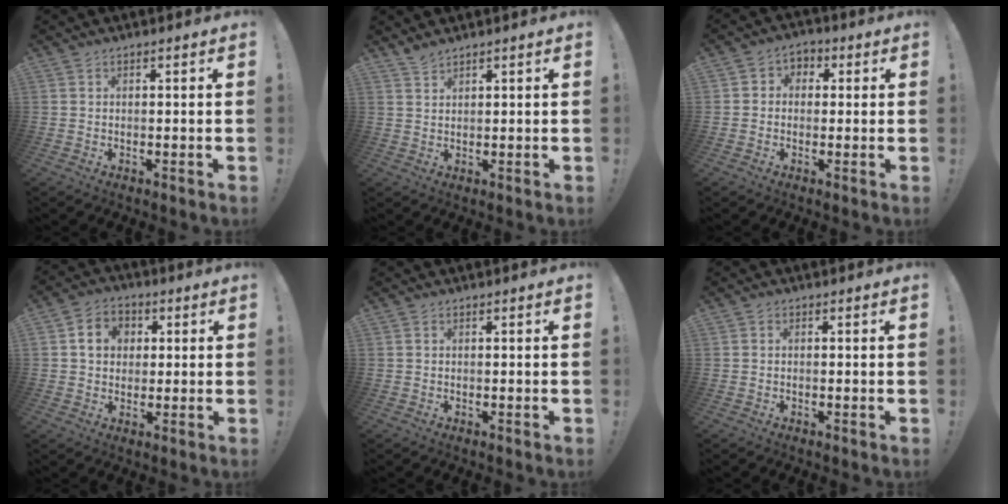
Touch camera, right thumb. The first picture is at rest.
{"total": 2.5, "force": [2.3, 0.5, 0.7], "torque": [-0.008, -0.015, 0.042]}
{"total": 4.2, "force": [-1.5, 3.7, 1.4], "torque": [-0.013, 0.017, -0.025]}
{"total": 8.2, "force": [1.8, 7.1, 3.6], "torque": [-0.058, 0.006, 0.040]}
{"total": 0.0}
{"total": 0.0}